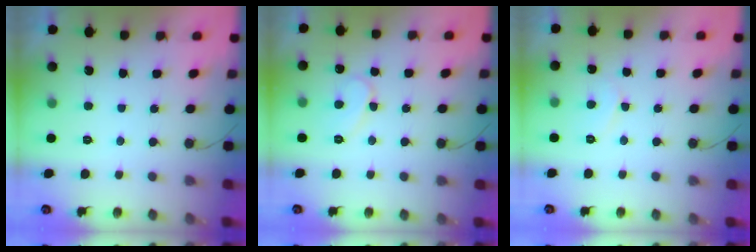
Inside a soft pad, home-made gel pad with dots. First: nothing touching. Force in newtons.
{"total": 6.8, "press": 6.8, "slide": 0.6}
{"total": 4.9, "press": 4.9, "slide": 0.5}